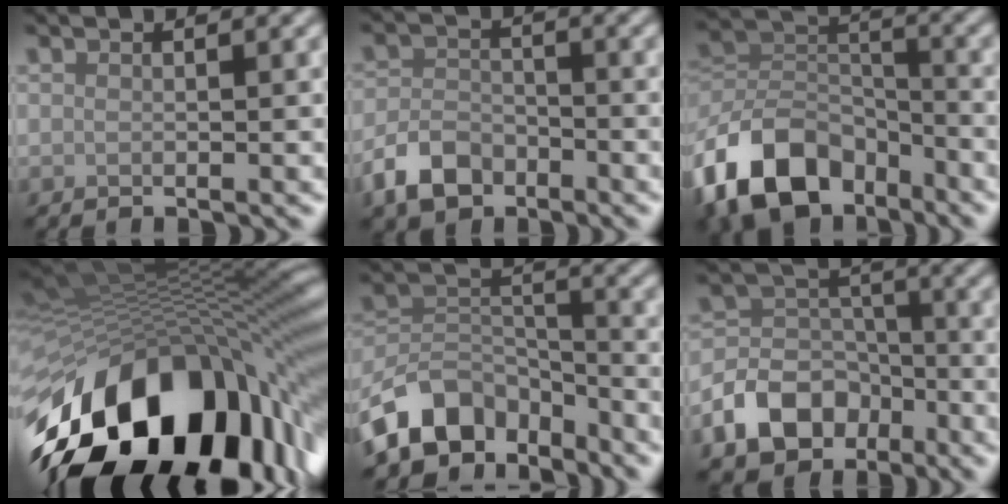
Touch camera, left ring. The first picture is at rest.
{"total": 4.1, "force": [-2.6, 2.5, 1.9], "torque": [-0.034, -0.001, -0.059]}
{"total": 11.1, "force": [-6.8, 6.8, 5.6], "torque": [-0.107, -0.004, -0.140]}
{"total": 19.1, "force": [-6.4, 10.4, 14.8], "torque": [-0.243, -0.010, -0.106]}
{"total": 8.6, "force": [-6.1, 4.9, 3.5], "torque": [-0.046, -0.004, -0.126]}
{"total": 7.5, "force": [-4.2, 5.4, 3.2], "torque": [-0.052, 0.005, -0.088]}